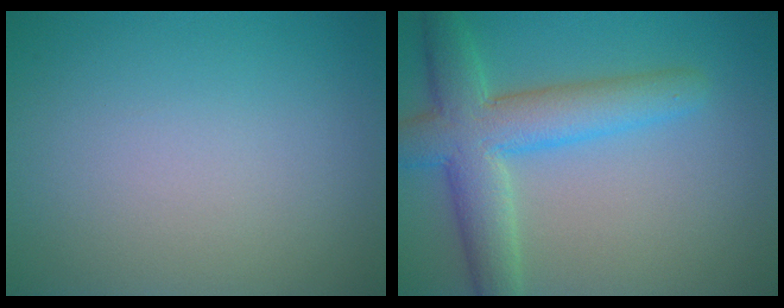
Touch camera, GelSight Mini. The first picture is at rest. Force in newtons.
{"total": 6.9, "press": 6.9, "slide": 0.3}